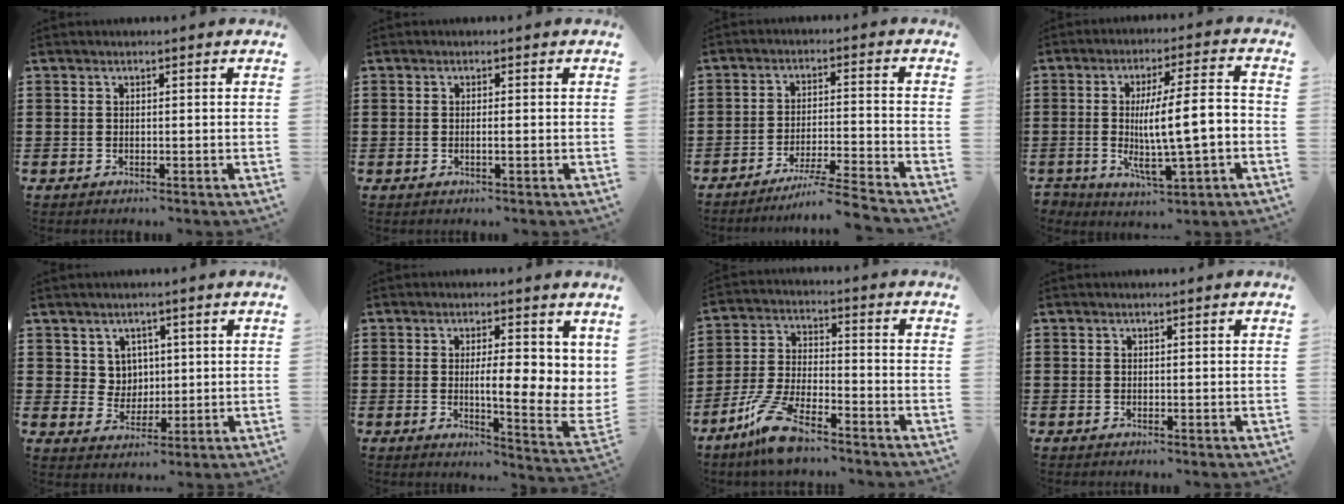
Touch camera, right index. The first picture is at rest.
{"total": 0.9, "force": [-0.3, -0.1, 0.8], "torque": [-0.015, -0.006, -0.004]}
{"total": 6.1, "force": [-5.4, -0.7, 2.7], "torque": [-0.057, -0.019, -0.106]}
{"total": 11.8, "force": [-2.0, 3.7, 11.0], "torque": [-0.177, -0.002, -0.033]}
{"total": 4.0, "force": [1.9, 3.4, 0.8], "torque": [-0.033, 0.005, 0.036]}
{"total": 7.1, "force": [1.0, 2.1, 6.8], "torque": [-0.094, -0.025, 0.010]}
{"total": 9.1, "force": [-6.9, 2.1, 5.5], "torque": [-0.129, 0.003, -0.136]}
{"total": 0.0}